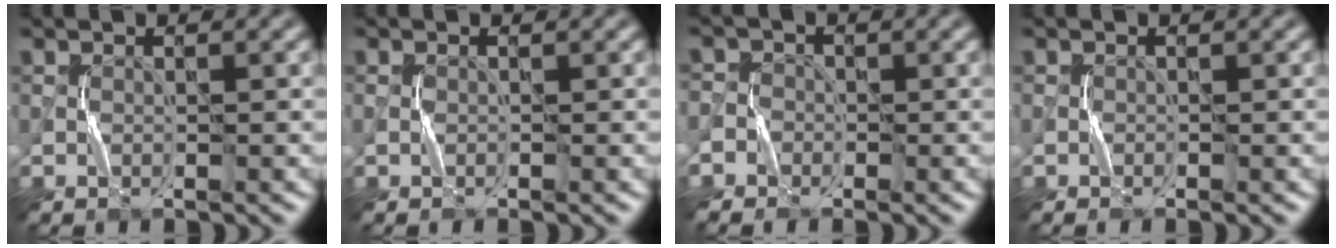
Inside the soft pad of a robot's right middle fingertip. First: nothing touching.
{"total": 0.5, "force": [0.0, 0.2, 0.5], "torque": [-0.013, 0.000, -0.002]}
{"total": 2.4, "force": [-1.4, 2.0, 0.3], "torque": [0.005, 0.001, -0.037]}
{"total": 0.0}